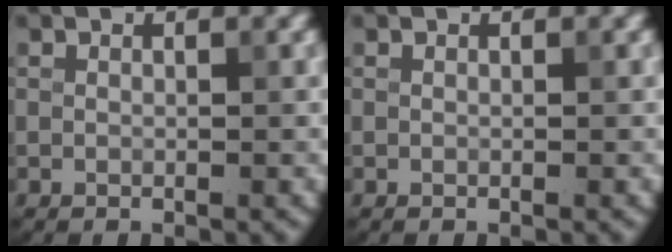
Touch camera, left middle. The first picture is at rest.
{"total": 0.0}